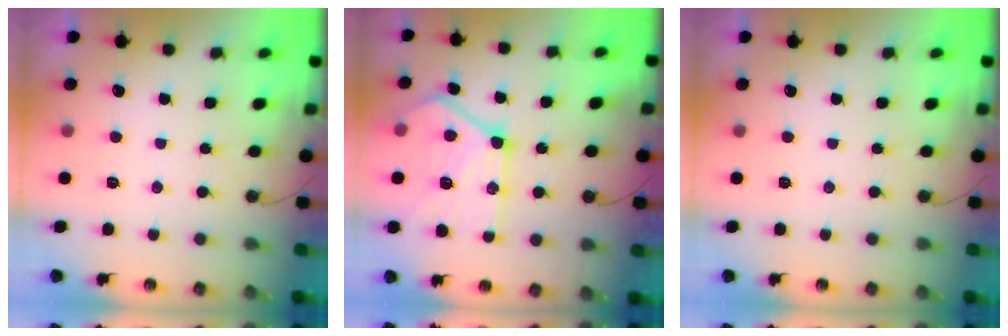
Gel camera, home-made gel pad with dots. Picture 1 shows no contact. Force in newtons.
{"total": 20.1, "press": 20.1, "slide": 1.4}
{"total": 0.0}